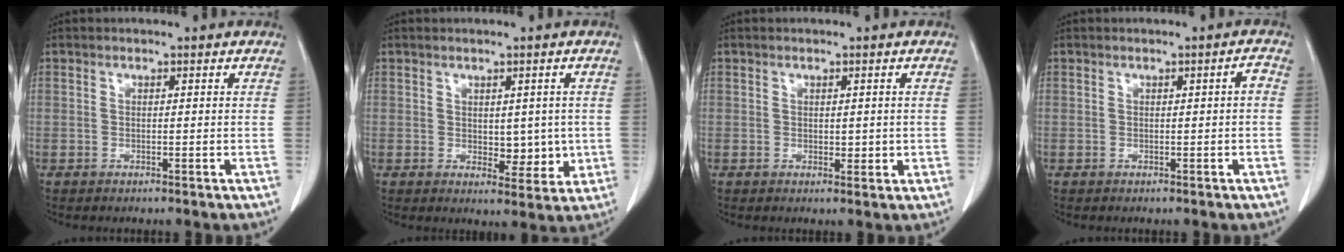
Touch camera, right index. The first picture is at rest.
{"total": 4.8, "force": [0.0, 2.8, 3.9], "torque": [-0.041, -0.005, 0.011]}
{"total": 1.8, "force": [0.1, 1.2, 1.3], "torque": [-0.014, -0.003, 0.006]}
{"total": 1.2, "force": [-0.1, 0.1, 1.2], "torque": [-0.015, 0.002, -0.001]}